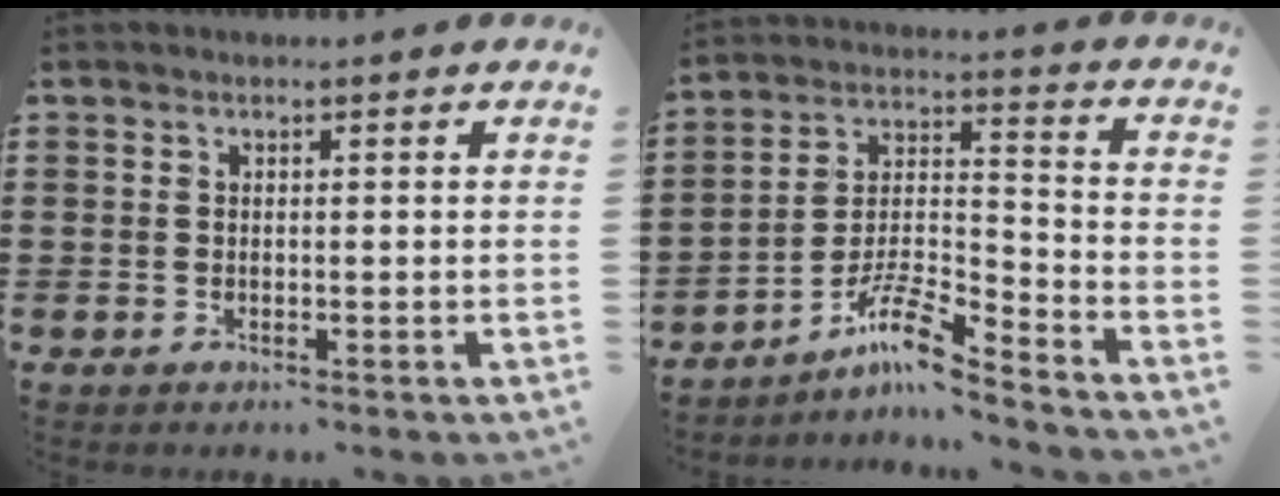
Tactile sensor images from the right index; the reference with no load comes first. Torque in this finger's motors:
{"motor_torque": [-0.48, 0.07, -1.05, -0.21]}